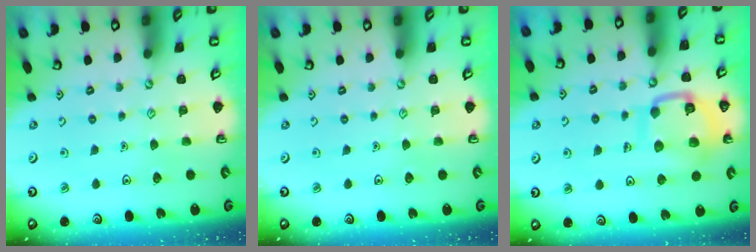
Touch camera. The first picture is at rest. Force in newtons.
{"total": 0.0}
{"total": 12.8, "press": 12.8, "slide": 1.3}